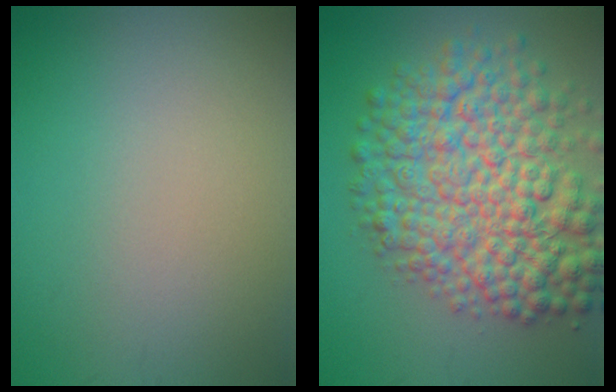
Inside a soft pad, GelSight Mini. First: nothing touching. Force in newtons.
{"total": 10.4, "press": 10.4, "slide": 0.3}